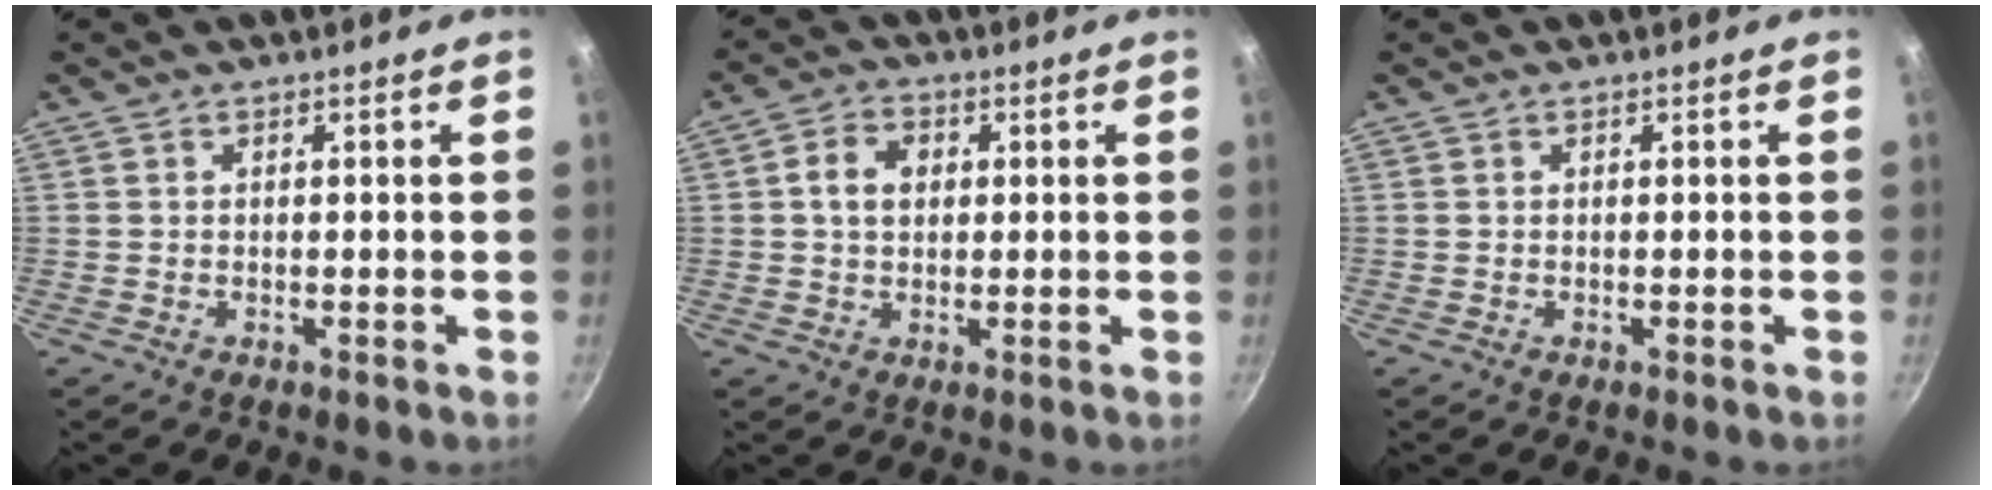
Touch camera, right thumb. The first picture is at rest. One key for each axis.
{"total": 5.6, "fx": 1.0, "fy": 4.3, "fz": 3.5, "tx": -0.047, "ty": 0.008, "tz": 0.009}
{"total": 0.0}